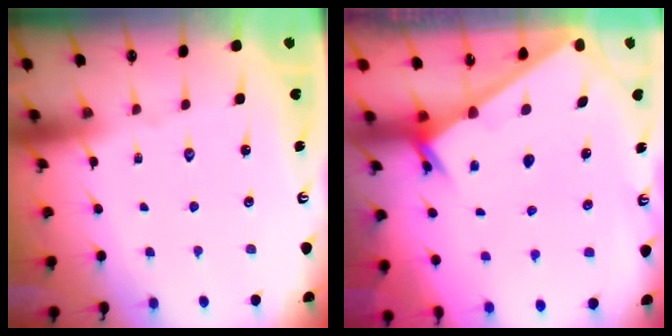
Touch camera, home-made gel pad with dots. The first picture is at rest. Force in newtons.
{"total": 2.3, "press": 2.3, "slide": 0.2}